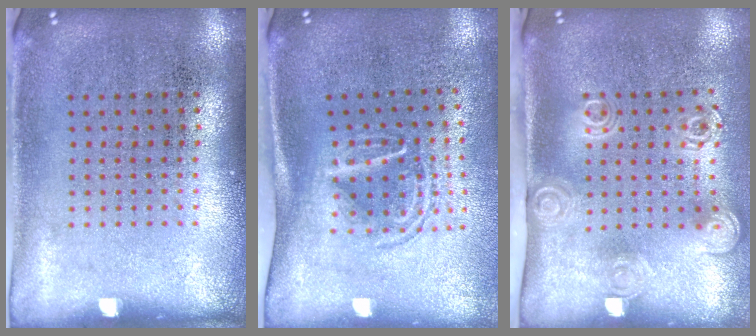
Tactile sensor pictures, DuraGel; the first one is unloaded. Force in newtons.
{"total": 1.7, "press": 1.1, "slide": 1.2}
{"total": 2.0, "press": 1.4, "slide": 1.5}